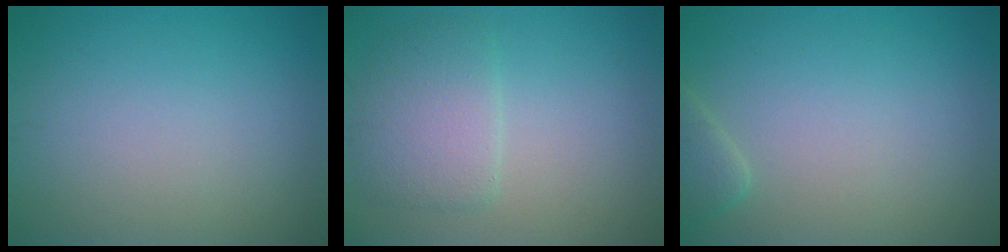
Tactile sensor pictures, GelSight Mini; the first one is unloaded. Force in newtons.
{"total": 3.9, "press": 3.8, "slide": 0.2}
{"total": 1.6, "press": 1.6, "slide": 0.2}